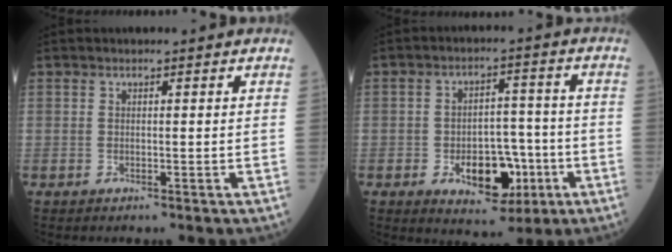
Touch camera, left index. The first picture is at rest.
{"total": 9.2, "force": [-3.5, 5.4, 6.6], "torque": [-0.099, 0.012, -0.045]}